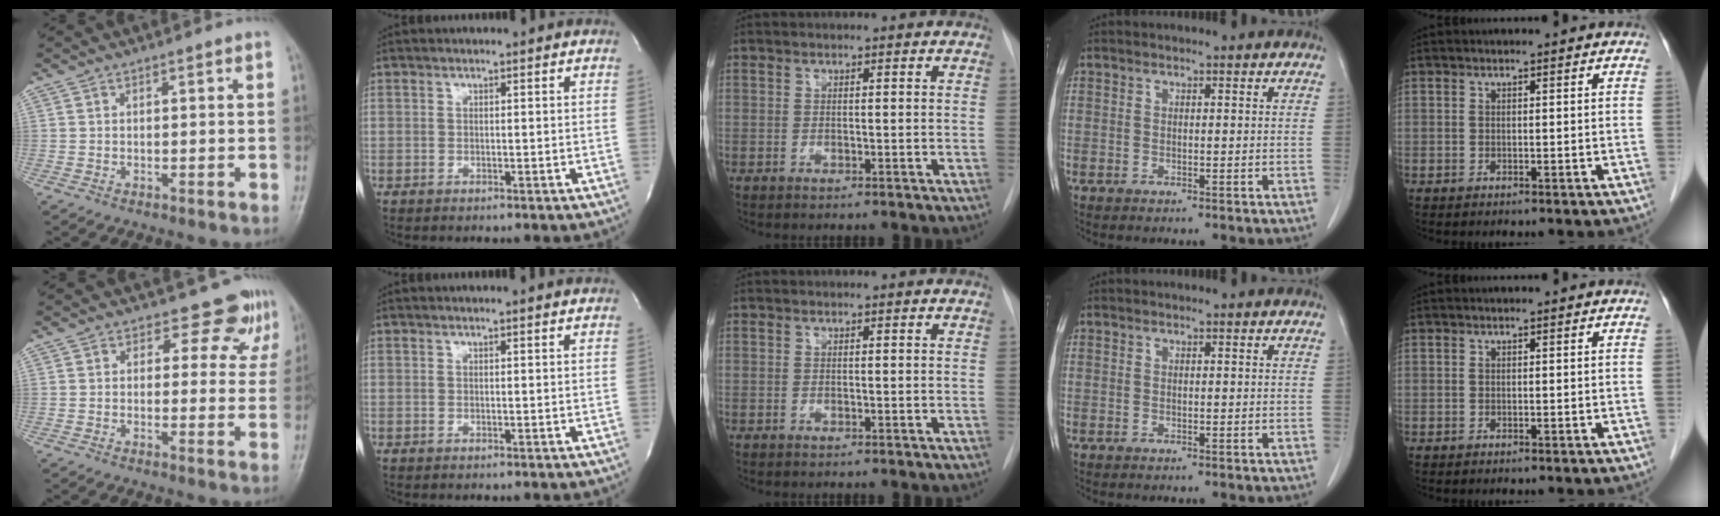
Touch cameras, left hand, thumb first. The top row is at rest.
{"thumb": {"total": 6.4, "force": [4.6, 4.1, 1.8], "torque": [0.015, -0.026, 0.042]}, "index": {"total": 1.4, "force": [1.3, -0.3, 0.3], "torque": [-0.015, 0.000, 0.015]}}